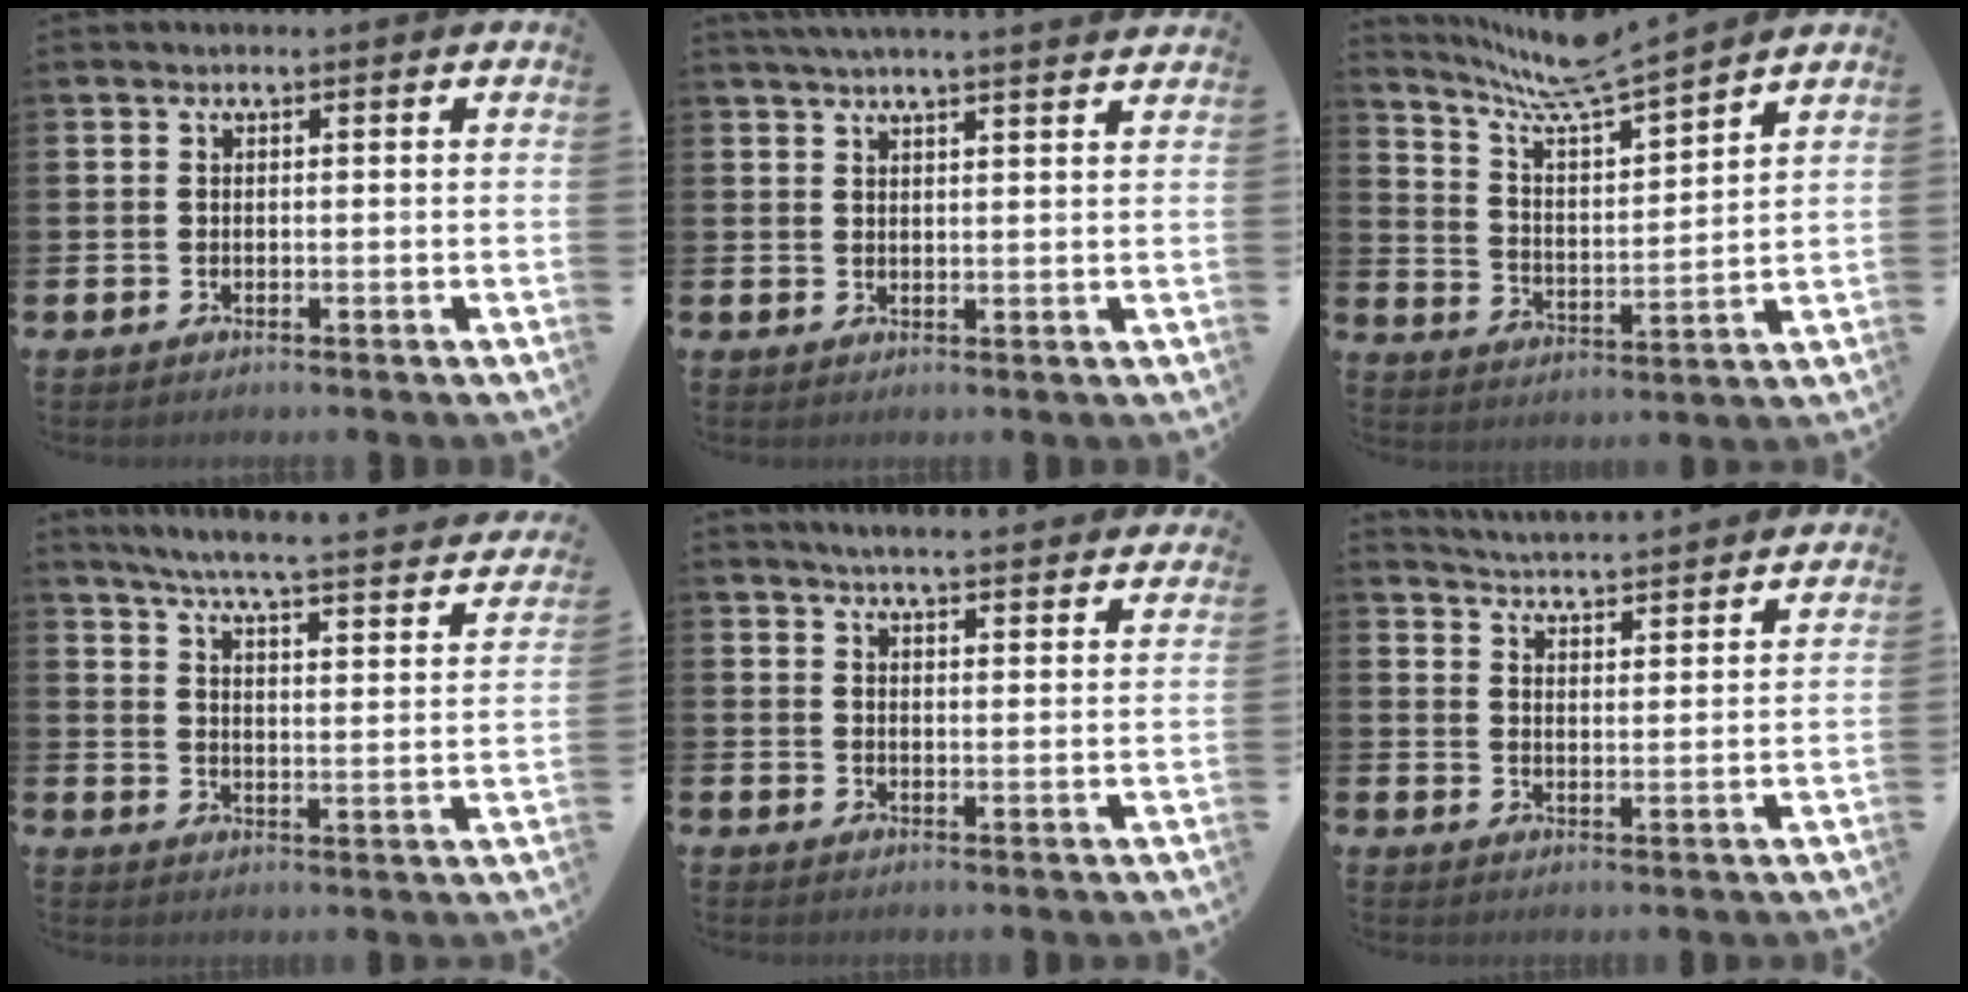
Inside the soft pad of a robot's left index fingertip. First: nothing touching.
{"total": 3.6, "force": [3.5, -0.7, 0.7], "torque": [-0.016, -0.012, 0.063]}
{"total": 7.8, "force": [7.4, -0.4, 2.4], "torque": [-0.077, -0.056, 0.128]}
{"total": 5.1, "force": [4.6, 0.0, 2.3], "torque": [-0.068, -0.043, 0.069]}
{"total": 4.9, "force": [4.9, -0.2, 0.6], "torque": [-0.022, -0.031, 0.086]}
{"total": 4.8, "force": [4.8, -0.2, 0.0], "torque": [-0.016, -0.044, 0.081]}